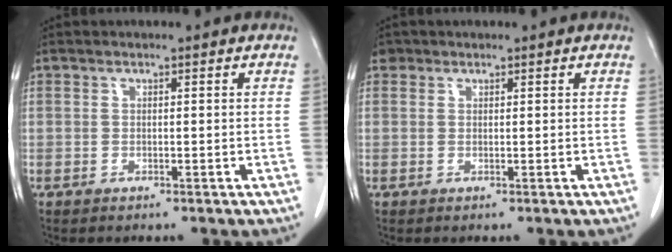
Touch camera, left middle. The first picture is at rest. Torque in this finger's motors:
{"motor_torque": [-0.18, 0.18, -0.14, 0.00]}